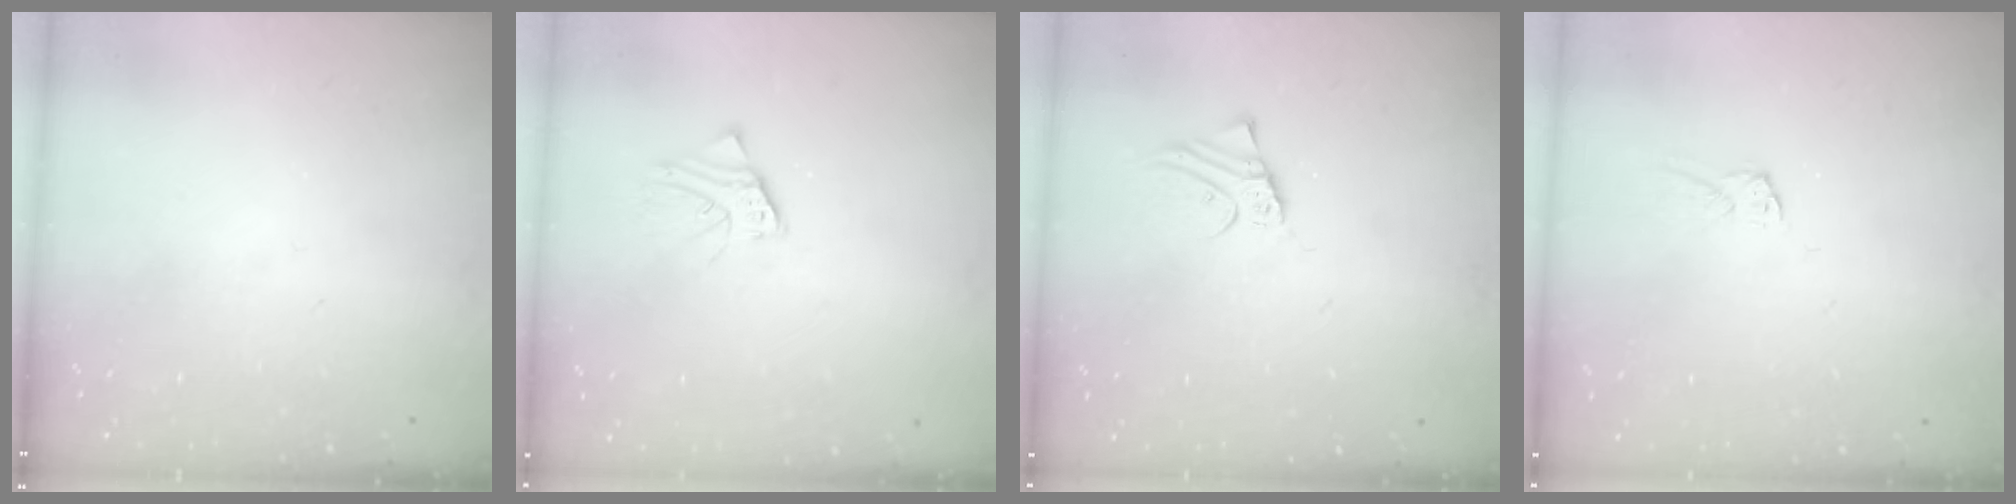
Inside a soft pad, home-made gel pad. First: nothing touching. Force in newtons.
{"total": 1.6, "press": 1.6, "slide": 0.3}
{"total": 2.1, "press": 2.1, "slide": 0.1}
{"total": 2.2, "press": 2.2, "slide": 0.1}